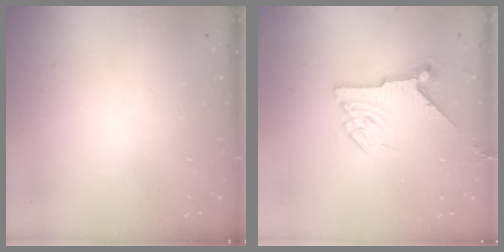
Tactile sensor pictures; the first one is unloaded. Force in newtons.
{"total": 7.9, "press": 7.9, "slide": 0.2}